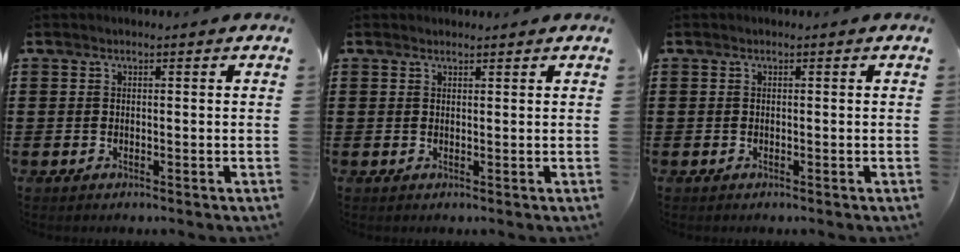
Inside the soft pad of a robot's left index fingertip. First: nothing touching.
{"total": 0.8, "force": [0.8, 0.0, 0.1], "torque": [-0.004, -0.001, 0.016]}
{"total": 0.0}